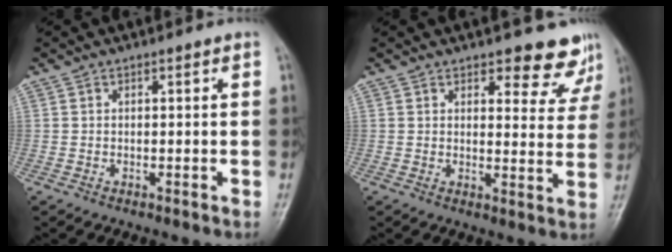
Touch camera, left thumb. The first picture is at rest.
{"total": 7.6, "force": [6.5, 3.0, 2.6], "torque": [0.008, -0.044, 0.066]}